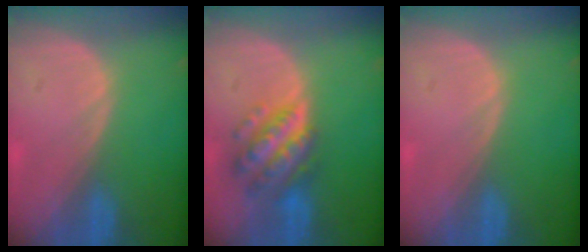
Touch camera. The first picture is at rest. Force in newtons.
{"total": 7.5, "press": 7.5, "slide": 0.4}
{"total": 0.0}